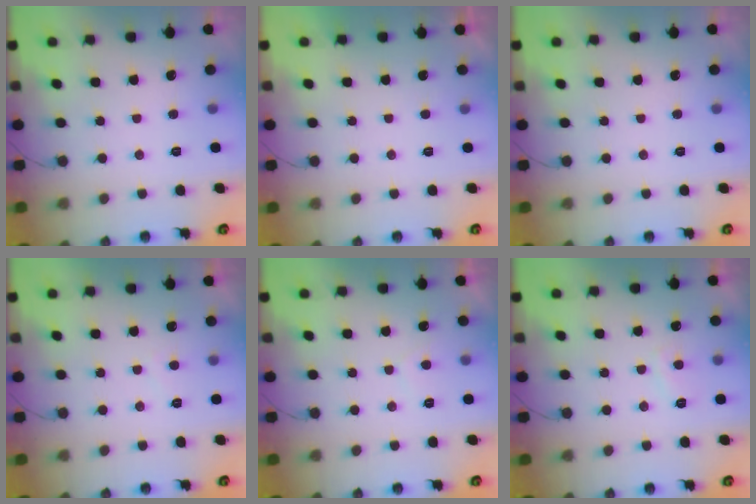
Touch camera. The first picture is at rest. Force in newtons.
{"total": 2.0, "press": 2.0, "slide": 0.6}
{"total": 0.0}
{"total": 0.9, "press": 0.7, "slide": 0.6}
{"total": 1.1, "press": 0.9, "slide": 0.6}
{"total": 3.4, "press": 3.3, "slide": 0.9}